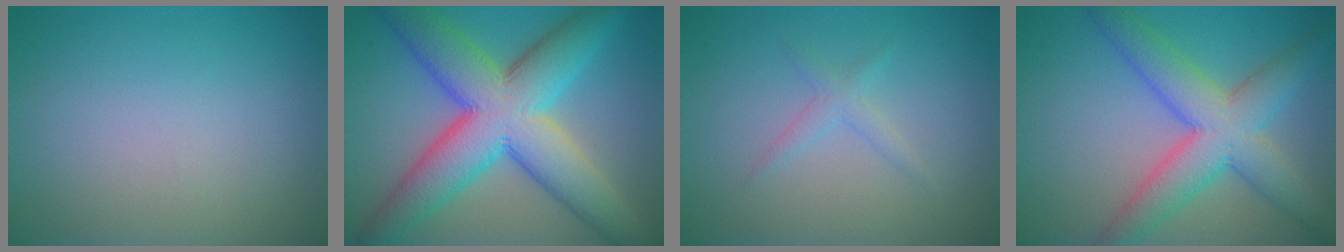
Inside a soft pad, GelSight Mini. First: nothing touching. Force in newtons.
{"total": 11.9, "press": 11.9, "slide": 0.3}
{"total": 1.3, "press": 1.3, "slide": 0.0}
{"total": 7.3, "press": 7.3, "slide": 0.1}